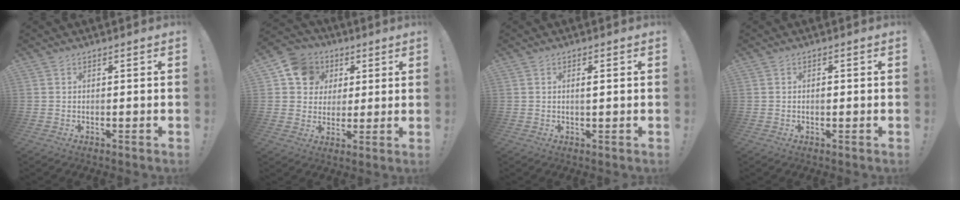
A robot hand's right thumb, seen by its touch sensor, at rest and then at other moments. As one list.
[{"total": 11.7, "force": [4.2, 10.3, 3.7], "torque": [-0.049, -0.016, 0.085]}, {"total": 1.5, "force": [0.4, 0.0, 1.5], "torque": [-0.014, -0.007, 0.002]}, {"total": 0.8, "force": [-0.2, 0.4, 0.7], "torque": [-0.008, -0.002, -0.005]}]